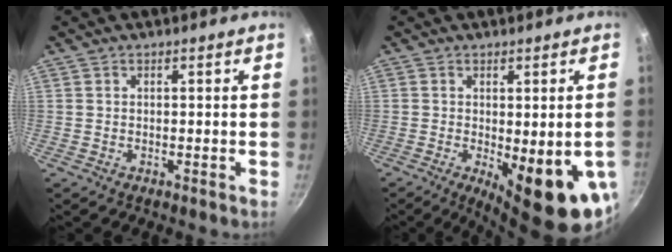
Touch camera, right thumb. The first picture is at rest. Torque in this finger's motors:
{"motor_torque": [-0.02, 1.09, 0.23, -0.04, 0.17]}